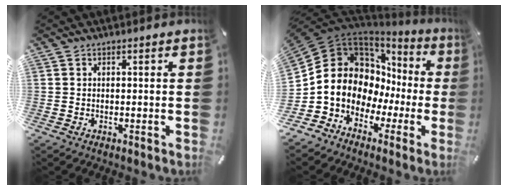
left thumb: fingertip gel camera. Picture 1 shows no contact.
{"total": 12.9, "force": [0.8, 11.7, 5.4], "torque": [-0.123, -0.037, 0.020]}